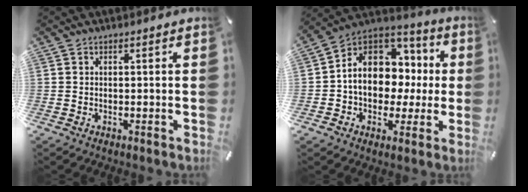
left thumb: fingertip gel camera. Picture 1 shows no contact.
{"total": 13.7, "force": [1.0, 11.2, 7.8], "torque": [-0.133, -0.013, 0.022]}